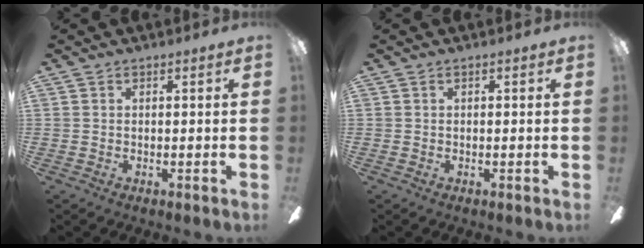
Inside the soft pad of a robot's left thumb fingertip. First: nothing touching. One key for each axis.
{"total": 0.0}